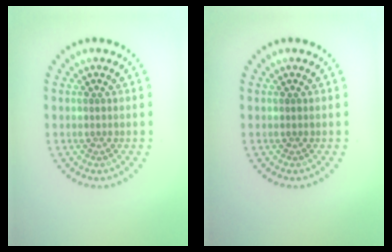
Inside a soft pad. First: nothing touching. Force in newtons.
{"total": 0.0}